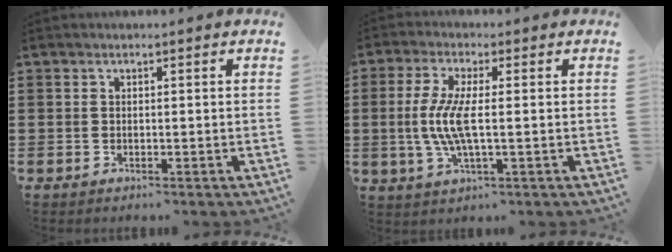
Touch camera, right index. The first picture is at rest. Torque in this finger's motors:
{"motor_torque": [0.14, 0.77, 0.13, 0.13]}